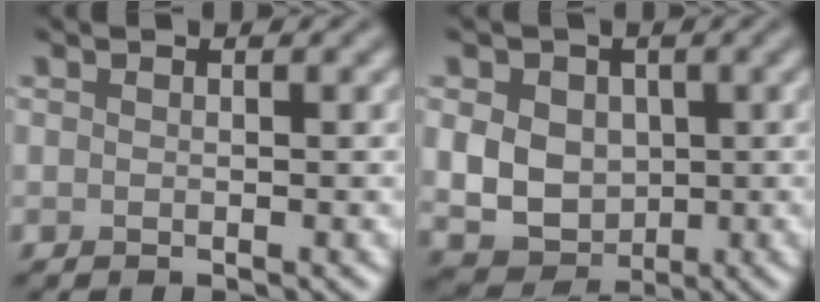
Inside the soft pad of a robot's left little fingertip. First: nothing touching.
{"total": 6.9, "force": [0.5, 5.7, 3.8], "torque": [-0.061, 0.007, -0.001]}